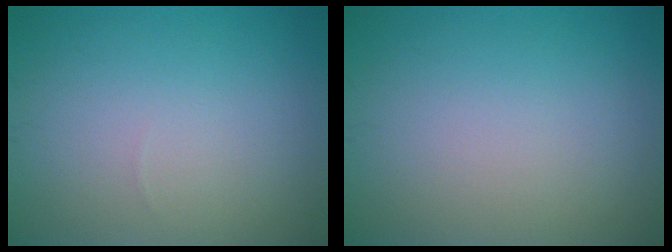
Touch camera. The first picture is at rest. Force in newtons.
{"total": 0.0}